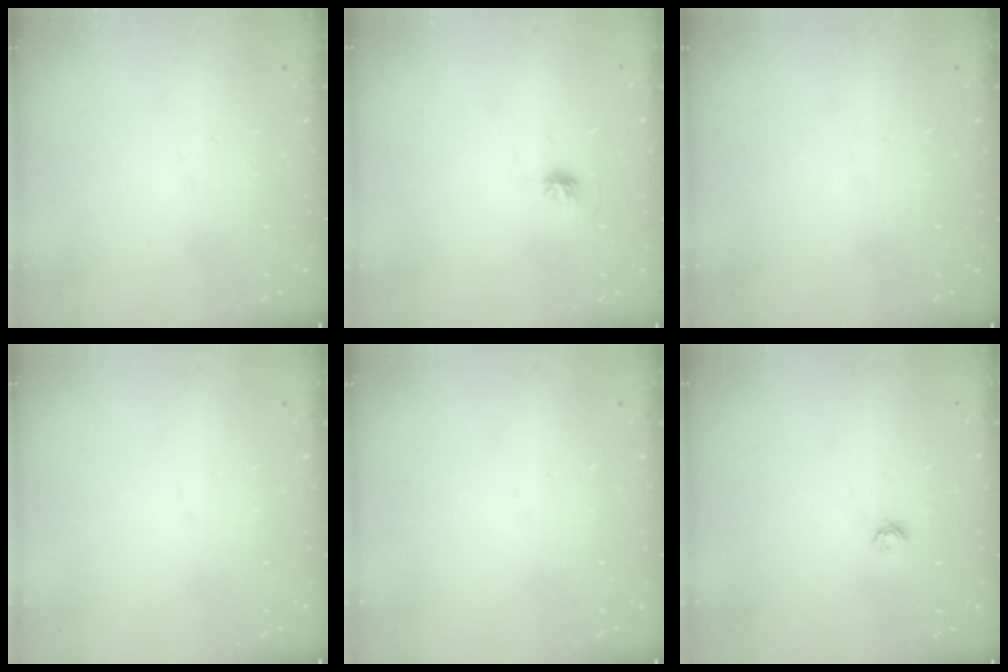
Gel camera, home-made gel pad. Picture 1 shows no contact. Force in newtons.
{"total": 4.2, "press": 3.9, "slide": 1.4}
{"total": 0.0}
{"total": 0.0}
{"total": 0.0}
{"total": 3.8, "press": 3.8, "slide": 0.5}